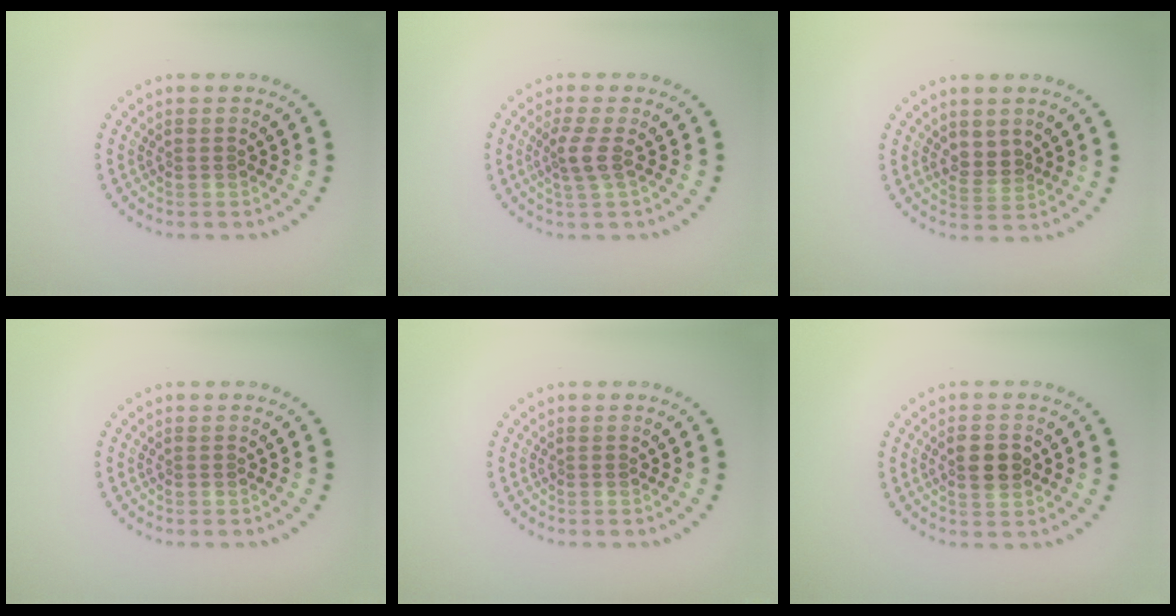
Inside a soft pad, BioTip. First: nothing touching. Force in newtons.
{"total": 2.0, "press": 1.6, "slide": 1.2}
{"total": 1.9, "press": 1.6, "slide": 0.9}
{"total": 0.0}
{"total": 0.0}
{"total": 2.8, "press": 2.8, "slide": 0.2}